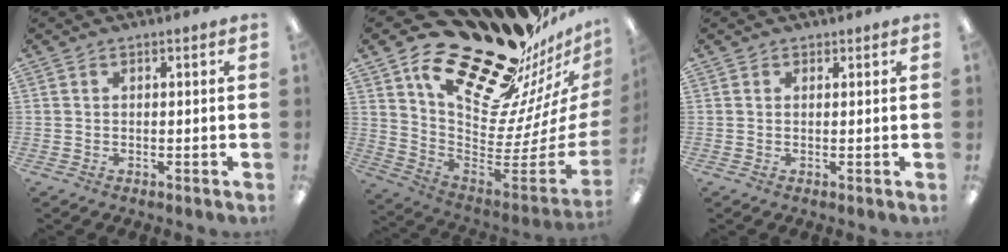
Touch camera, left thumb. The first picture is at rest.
{"total": 29.1, "force": [21.6, 12.5, 14.9], "torque": [-0.176, -0.182, 0.400]}
{"total": 0.6, "force": [0.4, 0.4, 0.0], "torque": [0.001, 0.000, 0.008]}